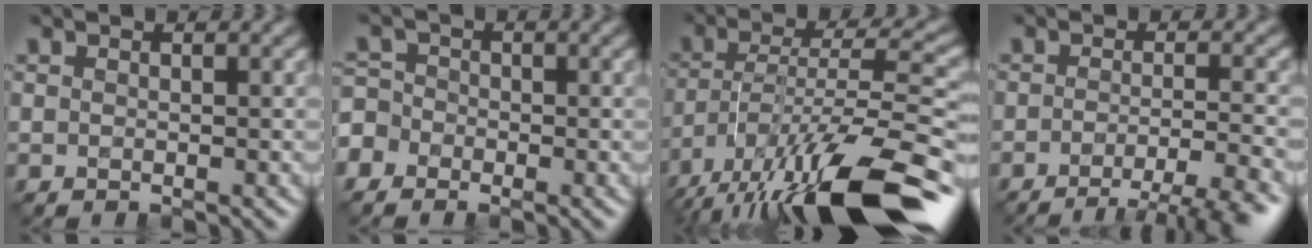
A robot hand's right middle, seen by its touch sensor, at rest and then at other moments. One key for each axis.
{"total": 3.0, "fx": -1.6, "fy": 2.4, "fz": 0.9, "tx": -0.009, "ty": 0.012, "tz": -0.040}
{"total": 15.6, "fx": -10.1, "fy": 4.0, "fz": 11.2, "tx": -0.213, "ty": 0.008, "tz": -0.170}
{"total": 5.4, "fx": -3.9, "fy": 0.8, "fz": 3.8, "tx": -0.054, "ty": 0.006, "tz": -0.057}